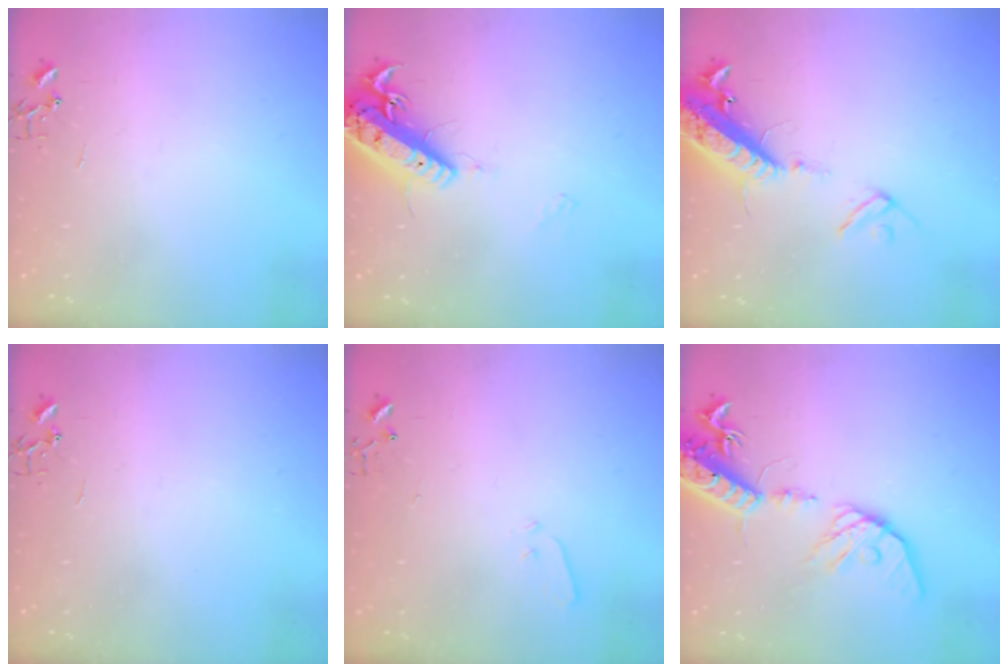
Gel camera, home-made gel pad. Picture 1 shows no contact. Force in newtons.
{"total": 17.1, "press": 16.8, "slide": 3.3}
{"total": 16.4, "press": 16.1, "slide": 3.1}
{"total": 0.0}
{"total": 3.6, "press": 3.5, "slide": 0.6}
{"total": 18.0, "press": 17.7, "slide": 3.3}